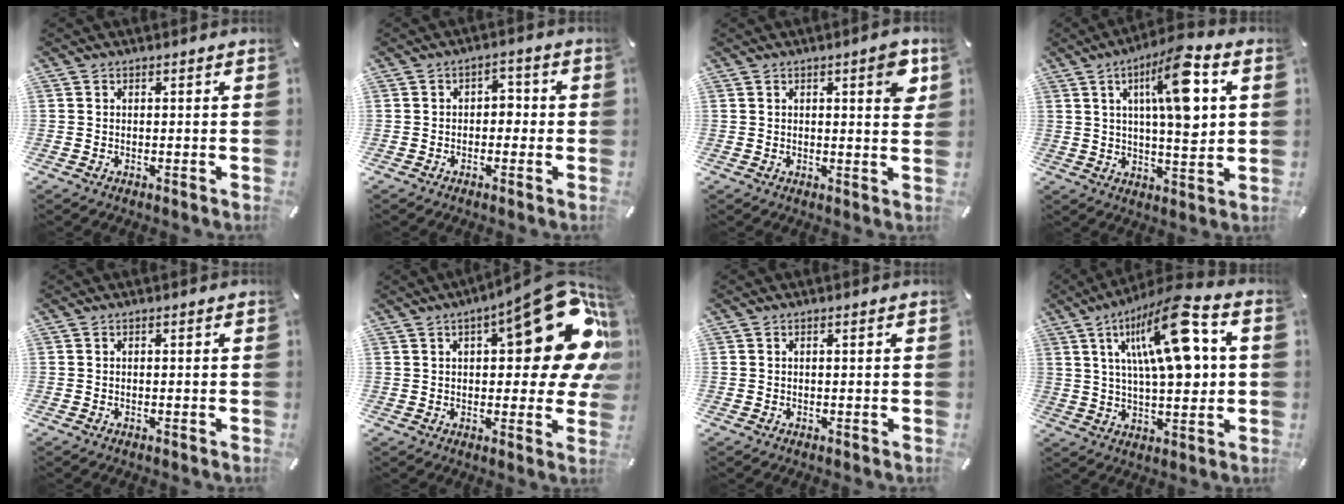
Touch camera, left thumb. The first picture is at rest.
{"total": 3.0, "force": [-1.2, 2.1, 1.8], "torque": [-0.028, 0.011, -0.029]}
{"total": 5.8, "force": [2.1, 1.6, 5.2], "torque": [-0.062, -0.011, 0.027]}
{"total": 15.3, "force": [5.0, 4.6, 13.7], "torque": [-0.216, -0.015, 0.073]}
{"total": 0.0}
{"total": 24.2, "force": [7.9, 9.3, 20.9], "torque": [-0.254, -0.050, 0.123]}
{"total": 0.9, "force": [0.0, 0.1, 0.9], "torque": [-0.016, -0.001, 0.001]}
{"total": 21.3, "force": [6.5, 7.9, 18.7], "torque": [-0.313, -0.033, 0.093]}